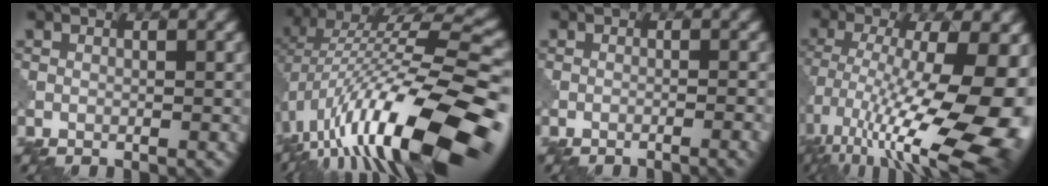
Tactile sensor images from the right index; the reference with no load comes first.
{"total": 15.8, "force": [-5.0, 5.1, 14.1], "torque": [-0.232, 0.023, -0.089]}
{"total": 2.7, "force": [-1.6, 0.7, 2.1], "torque": [-0.020, 0.010, -0.030]}
{"total": 16.9, "force": [-5.9, 6.1, 14.6], "torque": [-0.253, -0.009, -0.089]}